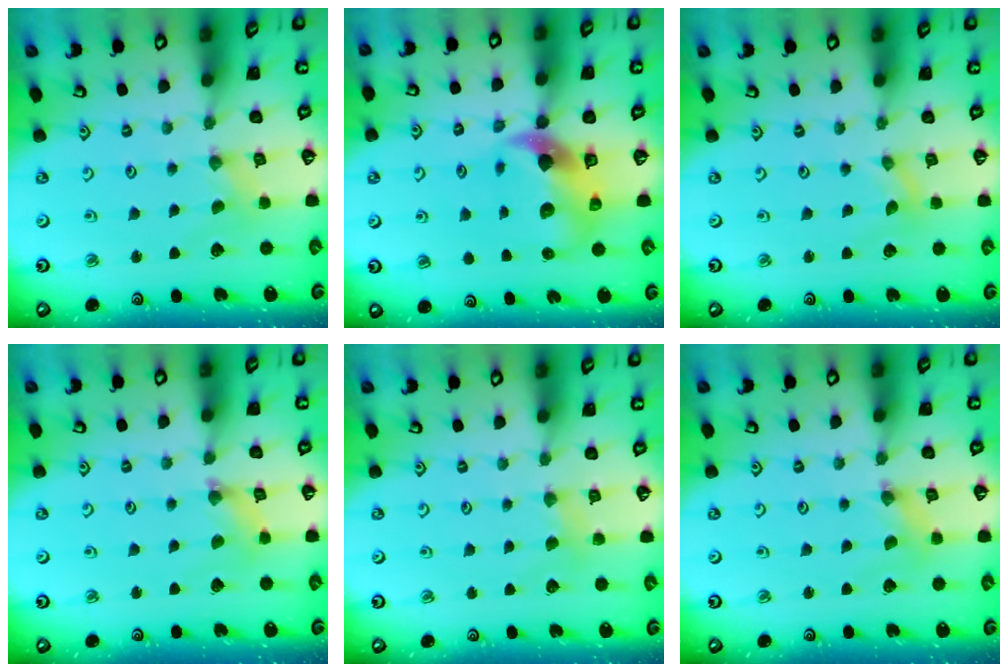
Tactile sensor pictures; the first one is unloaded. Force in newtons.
{"total": 9.9, "press": 9.8, "slide": 1.5}
{"total": 0.0}
{"total": 2.0, "press": 2.0, "slide": 0.3}
{"total": 3.2, "press": 3.2, "slide": 0.5}
{"total": 1.5, "press": 1.5, "slide": 0.2}